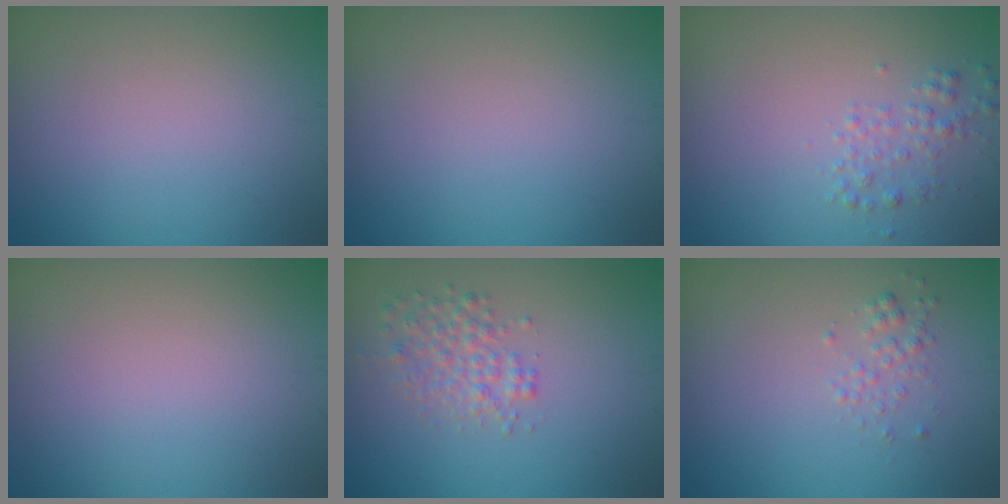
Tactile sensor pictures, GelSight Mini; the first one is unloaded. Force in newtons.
{"total": 0.0}
{"total": 1.6, "press": 1.6, "slide": 0.0}
{"total": 0.0}
{"total": 2.6, "press": 2.6, "slide": 0.1}
{"total": 1.2, "press": 1.2, "slide": 0.1}